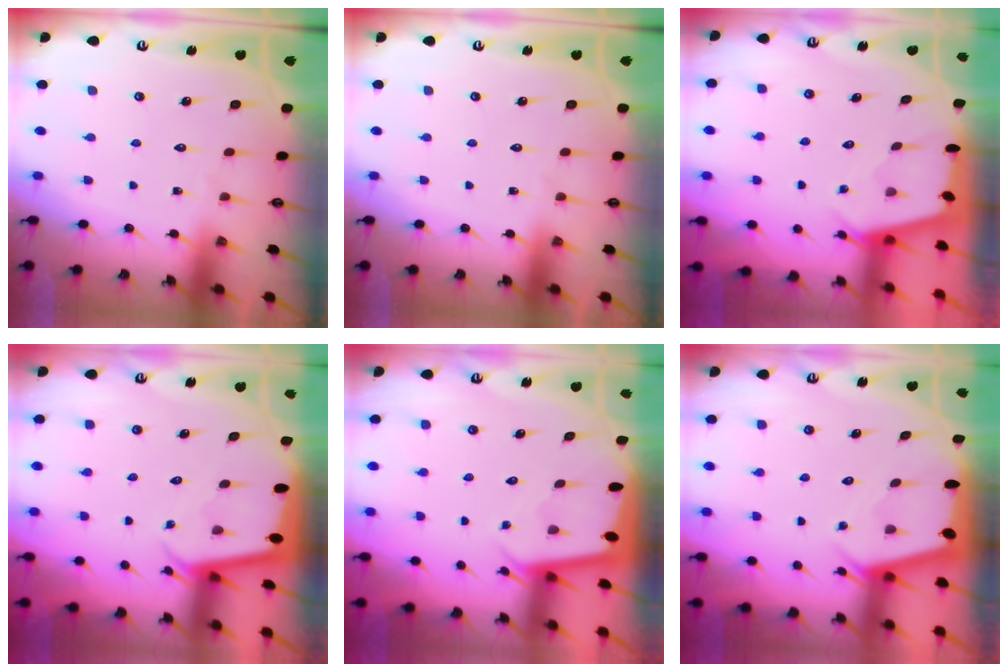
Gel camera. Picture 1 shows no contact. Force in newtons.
{"total": 0.0}
{"total": 2.5, "press": 2.5, "slide": 0.3}
{"total": 2.1, "press": 2.1, "slide": 0.1}
{"total": 1.8, "press": 1.8, "slide": 0.1}
{"total": 2.4, "press": 2.4, "slide": 0.4}